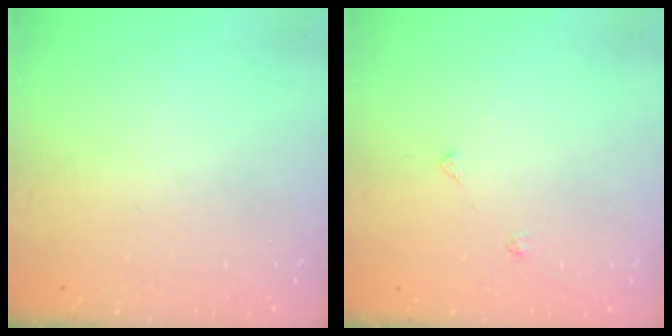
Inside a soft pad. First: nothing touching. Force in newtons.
{"total": 4.4, "press": 4.3, "slide": 1.0}